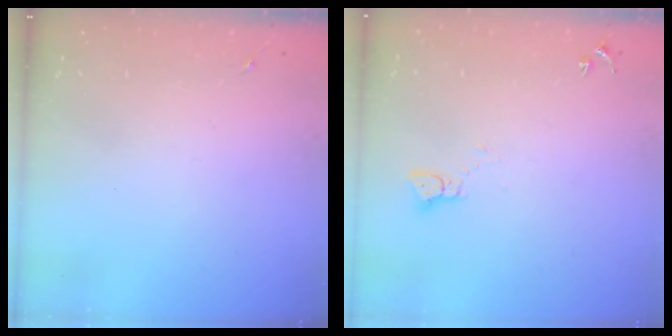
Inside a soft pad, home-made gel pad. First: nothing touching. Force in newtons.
{"total": 2.1, "press": 2.1, "slide": 0.2}